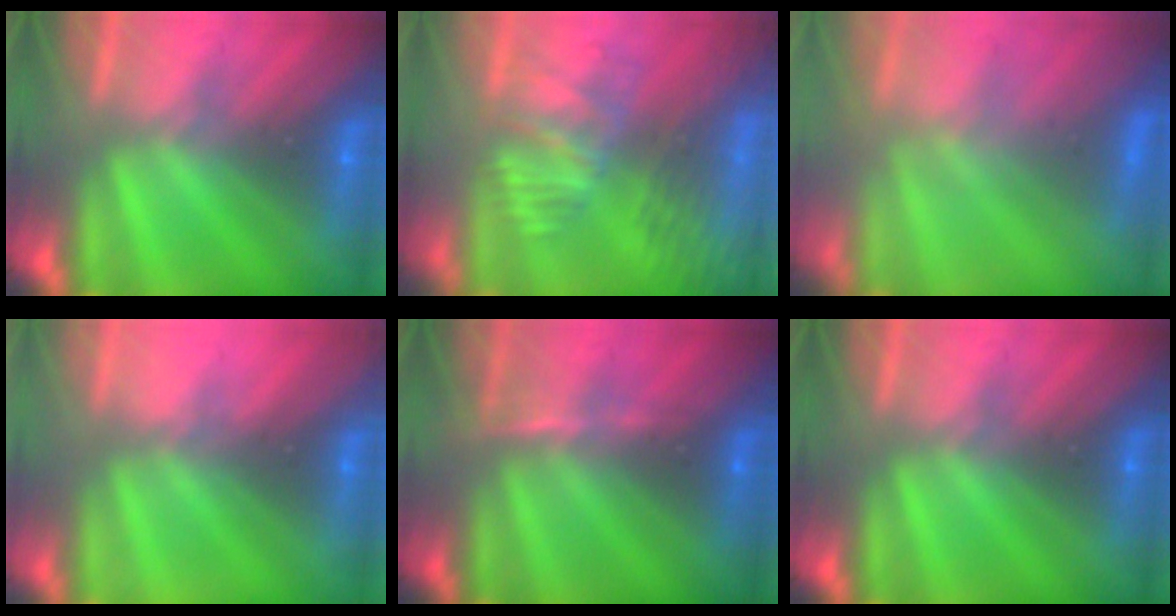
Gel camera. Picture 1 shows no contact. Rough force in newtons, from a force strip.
{"total": 7.3}
{"total": 3.5}
{"total": 2.3}
{"total": 2.8}
{"total": 0.0}